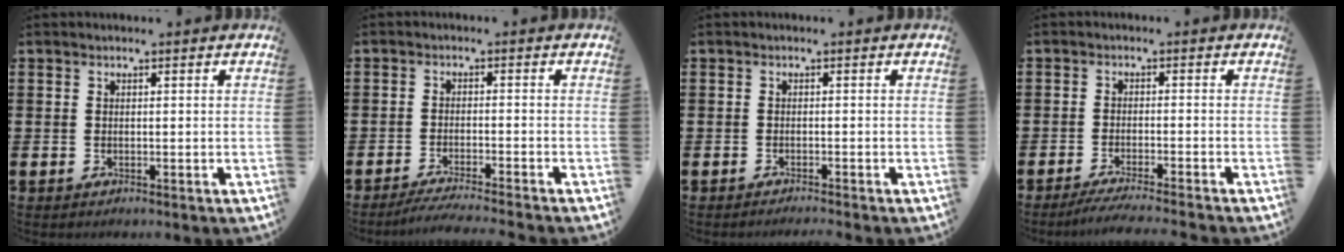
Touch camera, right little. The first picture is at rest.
{"total": 2.8, "force": [-2.5, -0.4, 1.2], "torque": [-0.017, -0.002, -0.047]}
{"total": 0.7, "force": [-0.7, -0.2, 0.1], "torque": [-0.001, -0.001, -0.014]}
{"total": 2.7, "force": [-2.3, -0.3, 1.4], "torque": [-0.020, -0.004, -0.042]}